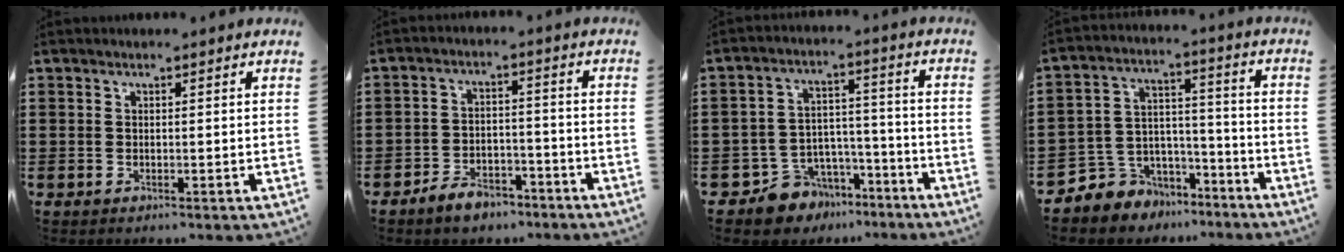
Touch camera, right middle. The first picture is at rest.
{"total": 4.6, "force": [-4.1, 1.6, 1.3], "torque": [-0.027, 0.012, -0.082]}
{"total": 7.1, "force": [-6.0, 3.8, 0.1], "torque": [-0.019, 0.014, -0.116]}
{"total": 6.0, "force": [-4.7, 3.7, -0.9], "torque": [-0.009, 0.007, -0.096]}